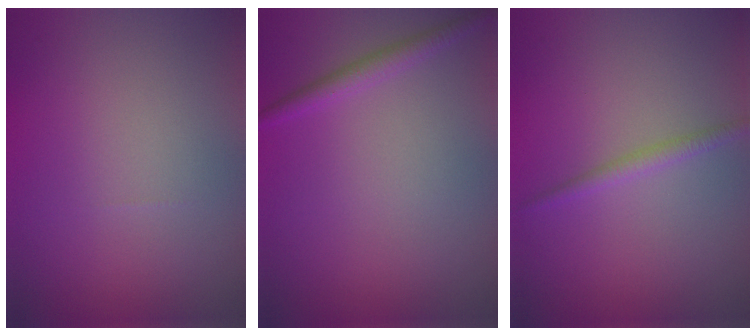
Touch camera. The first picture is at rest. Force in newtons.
{"total": 1.6, "press": 1.6, "slide": 0.1}
{"total": 1.2, "press": 1.2, "slide": 0.1}